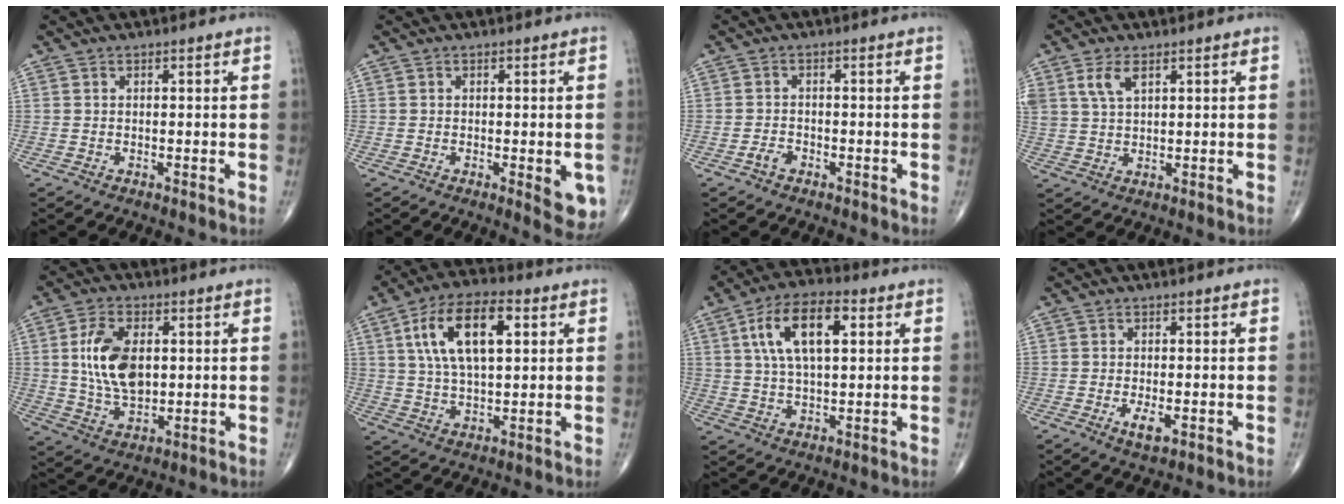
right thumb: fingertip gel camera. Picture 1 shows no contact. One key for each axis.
{"total": 5.7, "fx": -1.5, "fy": 2.0, "fz": 5.1, "tx": -0.048, "ty": -0.010, "tz": -0.015}
{"total": 2.0, "fx": -1.2, "fy": 1.2, "fz": 1.0, "tx": -0.017, "ty": 0.008, "tz": -0.023}
{"total": 4.9, "fx": 2.4, "fy": 2.4, "fz": 3.4, "tx": -0.067, "ty": -0.004, "tz": 0.054}
{"total": 12.0, "fx": 1.7, "fy": 7.0, "fz": 9.6, "tx": -0.172, "ty": -0.007, "tz": 0.037}
{"total": 14.8, "fx": 4.4, "fy": 6.8, "fz": 12.4, "tx": -0.220, "ty": 0.009, "tz": 0.079}
{"total": 13.2, "fx": 4.0, "fy": 6.1, "fz": 11.1, "tx": -0.196, "ty": 0.010, "tz": 0.068}
{"total": 3.3, "fx": -1.1, "fy": 1.4, "fz": 2.8, "tx": -0.051, "ty": -0.005, "tz": -0.016}